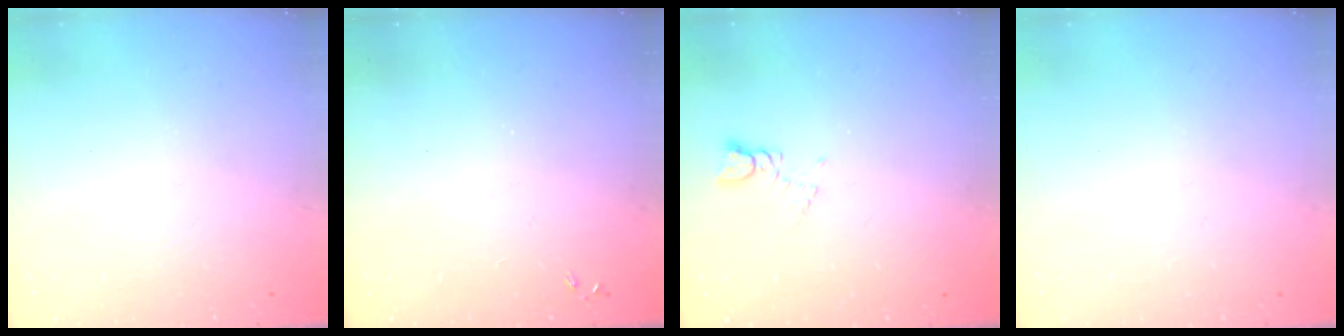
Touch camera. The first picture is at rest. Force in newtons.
{"total": 0.0}
{"total": 2.7, "press": 2.7, "slide": 0.3}
{"total": 0.0}